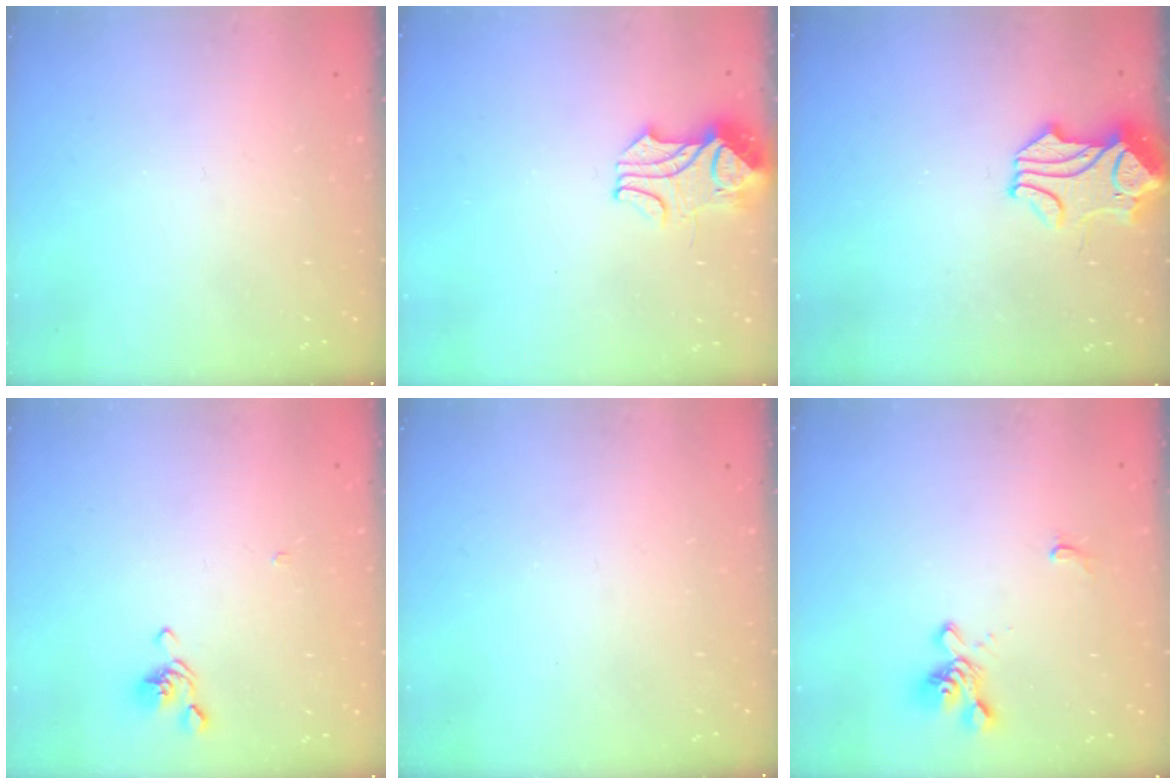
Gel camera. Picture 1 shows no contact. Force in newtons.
{"total": 2.4, "press": 2.2, "slide": 1.0}
{"total": 1.5, "press": 1.3, "slide": 0.8}
{"total": 0.8, "press": 0.5, "slide": 0.6}
{"total": 0.0}
{"total": 1.6, "press": 1.0, "slide": 1.2}